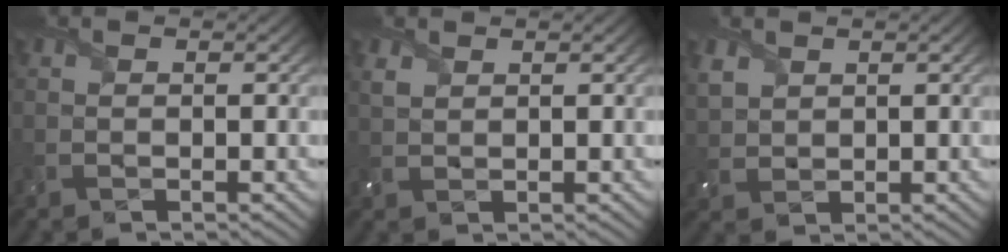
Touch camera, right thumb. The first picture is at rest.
{"total": 1.6, "force": [1.1, 0.9, 0.8], "torque": [-0.027, -0.001, 0.028]}
{"total": 3.1, "force": [1.9, 2.1, 1.1], "torque": [-0.042, -0.002, 0.044]}